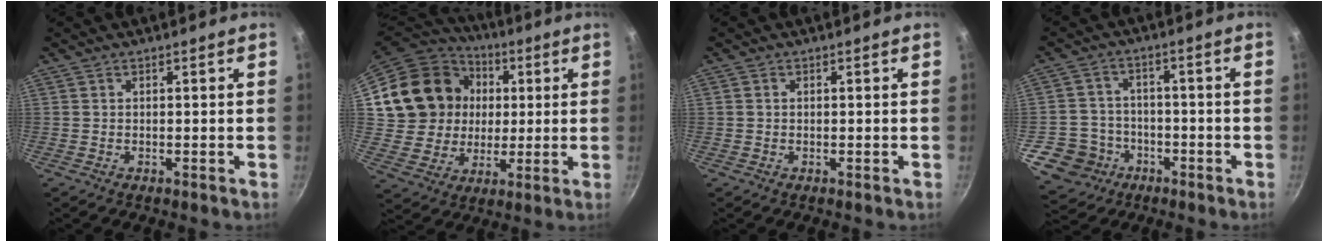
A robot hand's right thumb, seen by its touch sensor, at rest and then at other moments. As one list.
[{"total": 19.4, "force": [4.2, 17.1, 8.1], "torque": [-0.144, 0.020, 0.083]}, {"total": 0.0}, {"total": 9.5, "force": [-4.3, 8.1, 2.2], "torque": [-0.016, 0.039, -0.069]}]